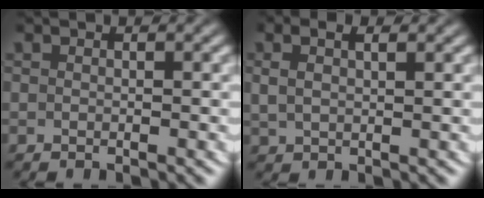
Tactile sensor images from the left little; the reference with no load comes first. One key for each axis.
{"total": 2.3, "fx": 1.0, "fy": 1.3, "fz": 1.6, "tx": -0.036, "ty": -0.002, "tz": 0.024}